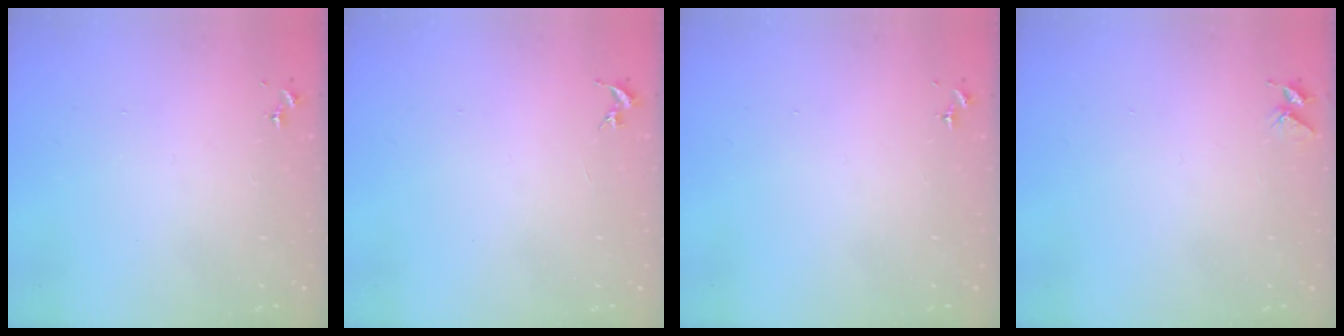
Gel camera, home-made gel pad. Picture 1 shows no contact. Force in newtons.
{"total": 0.0}
{"total": 0.0}
{"total": 3.7, "press": 3.7, "slide": 0.3}